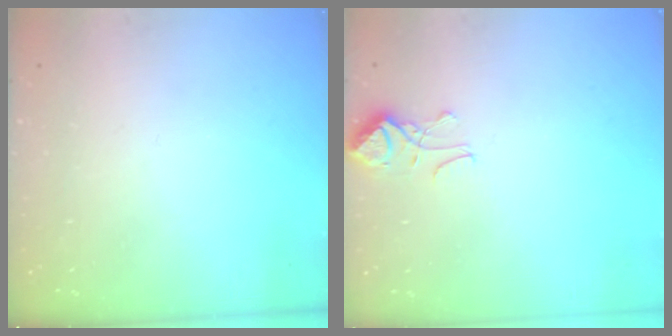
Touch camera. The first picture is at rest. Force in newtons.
{"total": 2.9, "press": 2.8, "slide": 0.8}